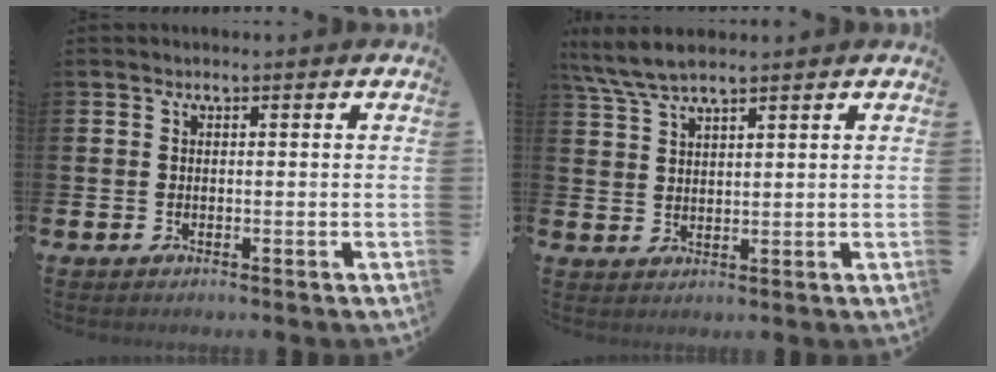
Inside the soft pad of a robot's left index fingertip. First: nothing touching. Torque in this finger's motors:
{"motor_torque": [0.71, -0.88, 0.73, 0.21]}